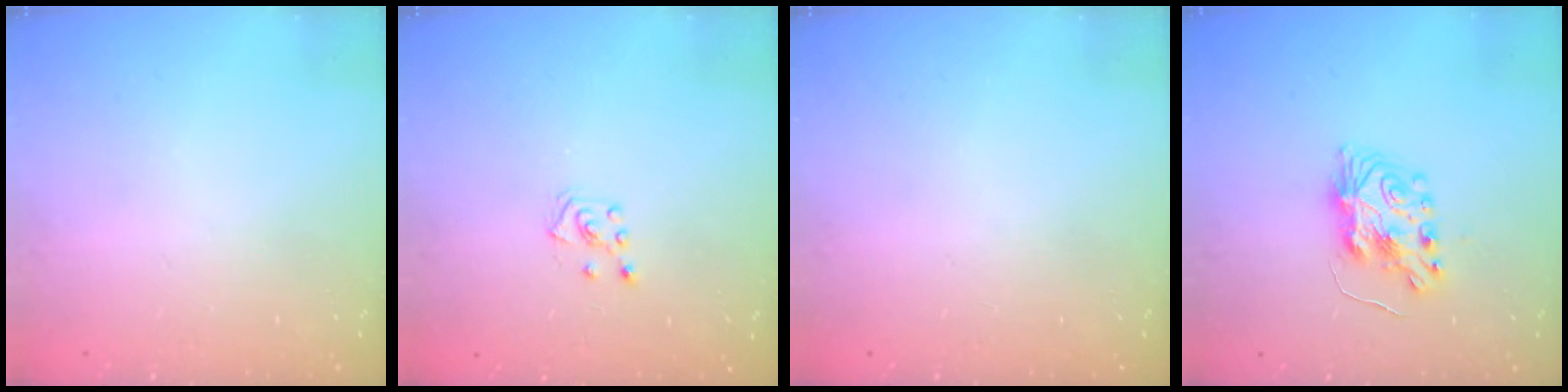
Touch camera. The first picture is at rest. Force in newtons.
{"total": 3.8, "press": 3.7, "slide": 0.5}
{"total": 0.0}
{"total": 8.5, "press": 8.5, "slide": 0.6}